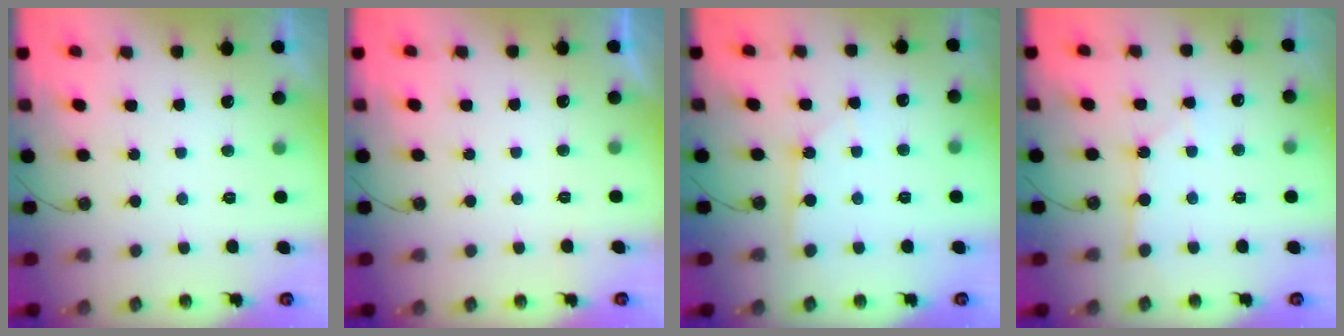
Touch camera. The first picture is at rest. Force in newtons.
{"total": 0.0}
{"total": 2.5, "press": 2.5, "slide": 0.2}
{"total": 2.3, "press": 2.2, "slide": 0.3}